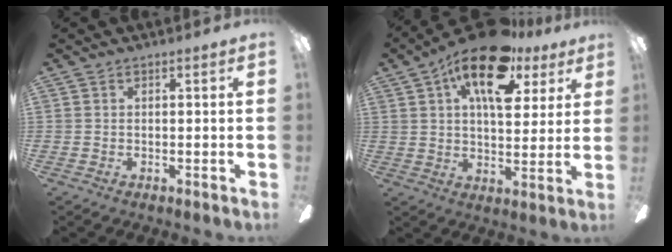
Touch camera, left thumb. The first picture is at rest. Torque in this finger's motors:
{"motor_torque": [0.36, 0.93, 1.55, -1.22, 0.43]}